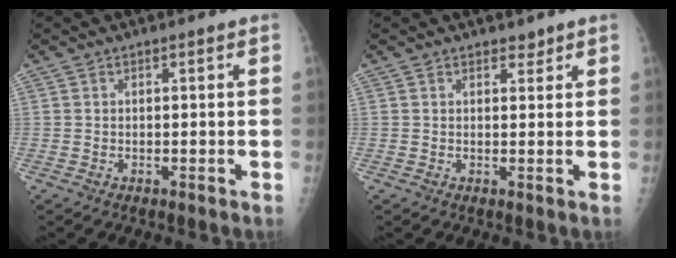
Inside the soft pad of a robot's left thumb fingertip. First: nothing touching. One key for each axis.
{"total": 1.2, "fx": 1.0, "fy": 0.7, "fz": 0.2, "tx": 0.009, "ty": -0.007, "tz": 0.011}